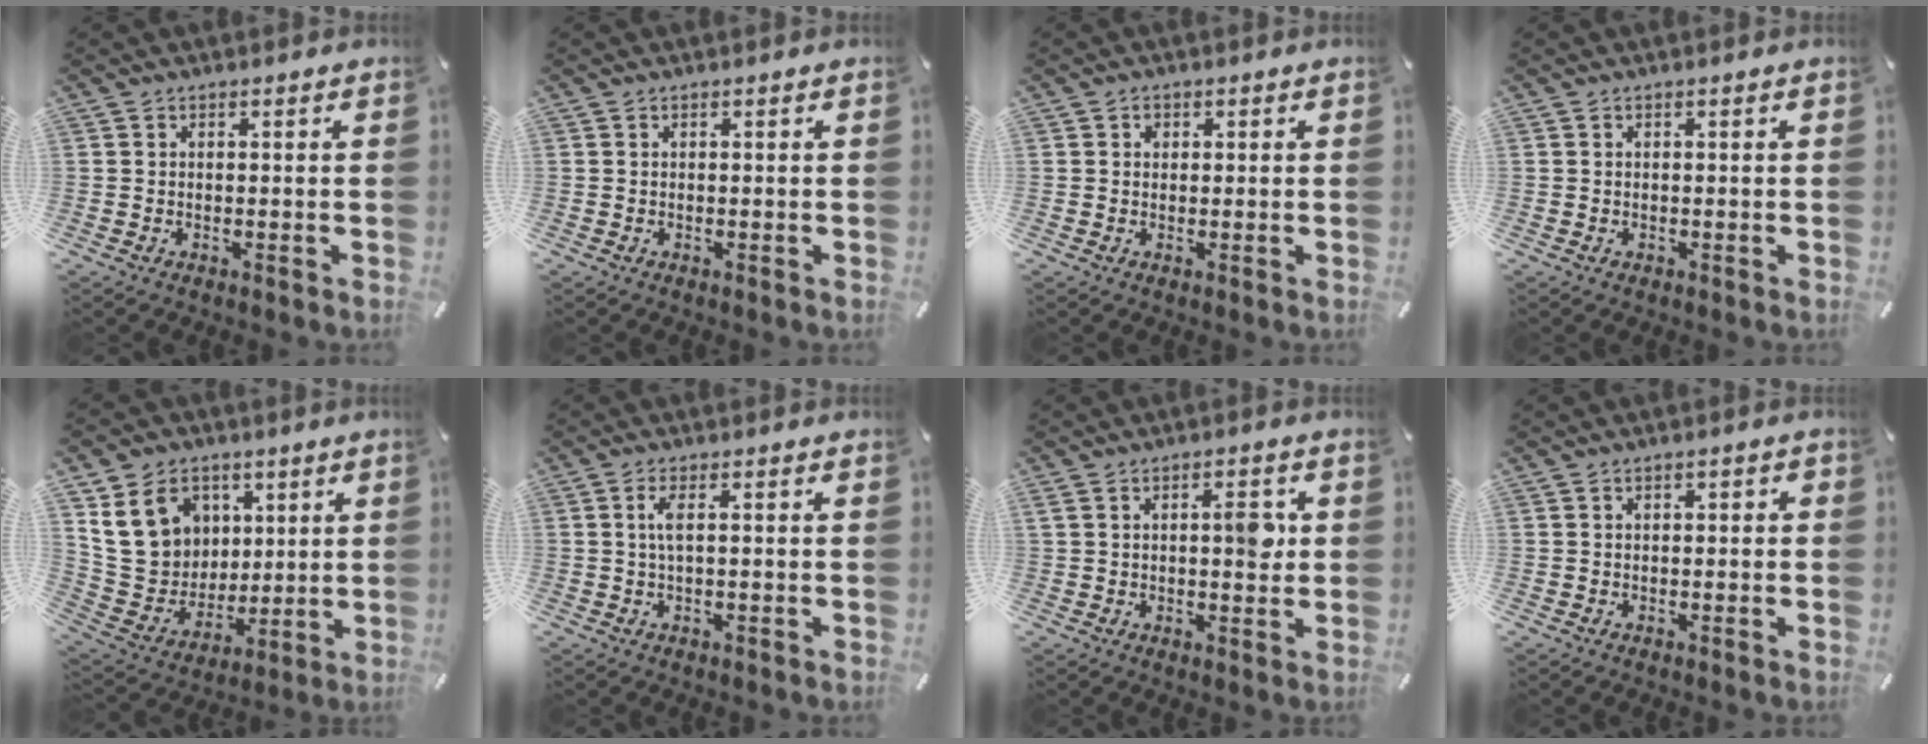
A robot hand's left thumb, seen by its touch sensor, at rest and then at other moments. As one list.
[{"total": 0.0}, {"total": 1.2, "force": [0.3, 1.1, 0.4], "torque": [-0.001, 0.002, 0.002]}, {"total": 0.0}, {"total": 16.2, "force": [5.8, 13.6, 6.5], "torque": [-0.130, -0.015, 0.120]}, {"total": 3.3, "force": [0.3, 0.5, 3.2], "torque": [-0.062, -0.002, 0.003]}, {"total": 6.3, "force": [1.4, 2.8, 5.5], "torque": [-0.077, -0.006, 0.015]}, {"total": 1.2, "force": [-0.2, 0.7, 1.0], "torque": [-0.016, 0.005, -0.005]}]